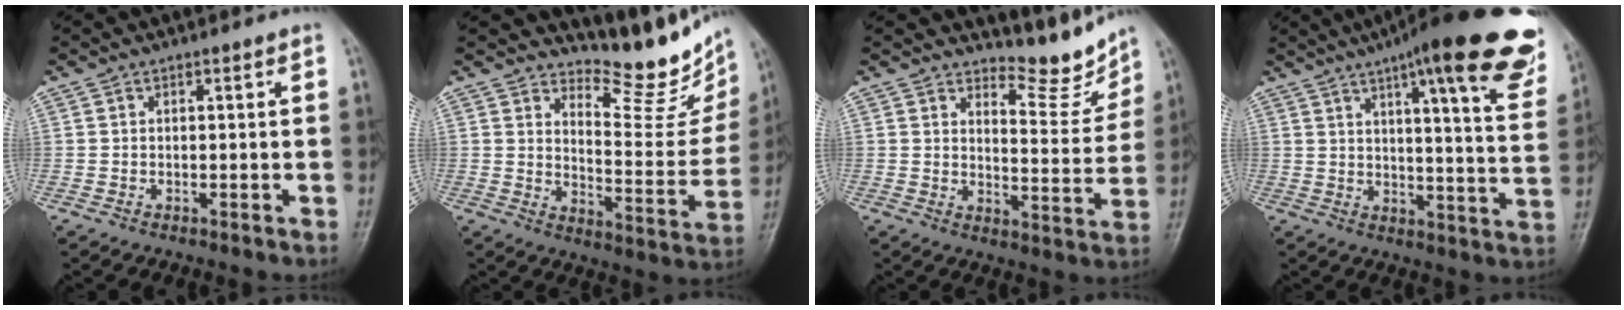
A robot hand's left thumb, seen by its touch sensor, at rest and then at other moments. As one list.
[{"total": 14.3, "force": [12.7, 3.5, 5.5], "torque": [-0.047, -0.119, 0.173]}, {"total": 8.3, "force": [7.7, 2.1, 1.9], "torque": [-0.001, -0.079, 0.110]}, {"total": 25.9, "force": [16.5, 5.0, 19.3], "torque": [-0.240, -0.044, 0.204]}]